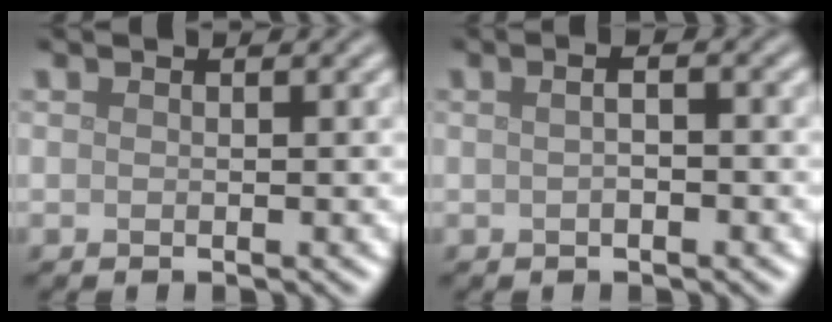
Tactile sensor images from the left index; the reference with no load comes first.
{"total": 3.0, "force": [0.8, 1.5, 2.5], "torque": [-0.022, 0.018, -0.014]}